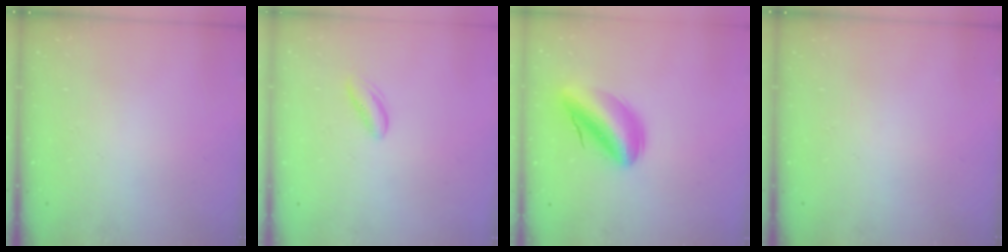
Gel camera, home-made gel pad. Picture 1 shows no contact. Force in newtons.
{"total": 2.9, "press": 2.9, "slide": 0.3}
{"total": 10.3, "press": 9.7, "slide": 3.2}
{"total": 0.0}